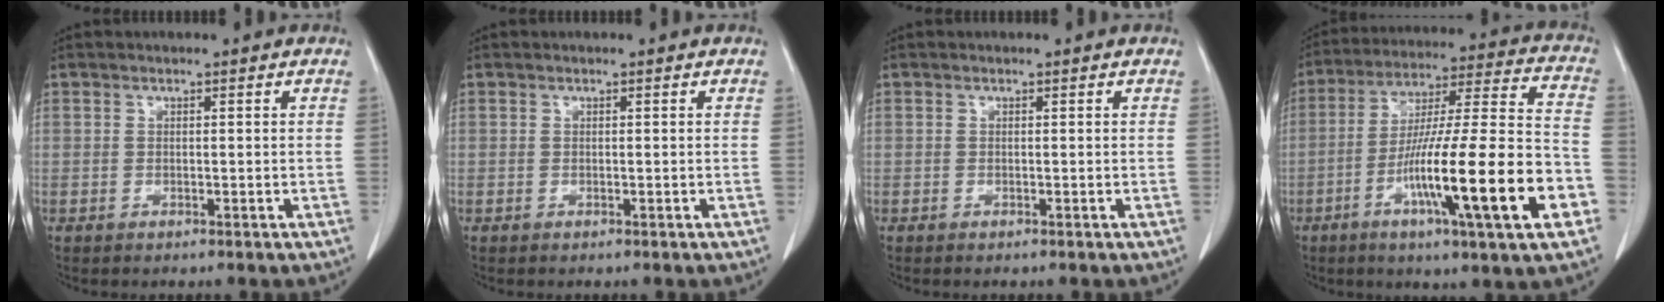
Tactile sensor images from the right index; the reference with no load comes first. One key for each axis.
{"total": 0.0}
{"total": 0.0}
{"total": 22.4, "fx": -8.0, "fy": 0.8, "fz": 20.9, "tx": -0.322, "ty": -0.016, "tz": -0.133}